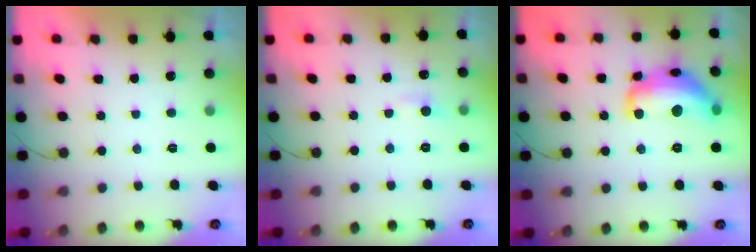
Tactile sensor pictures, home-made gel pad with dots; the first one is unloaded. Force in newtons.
{"total": 5.3, "press": 5.3, "slide": 0.7}
{"total": 16.7, "press": 16.7, "slide": 0.9}